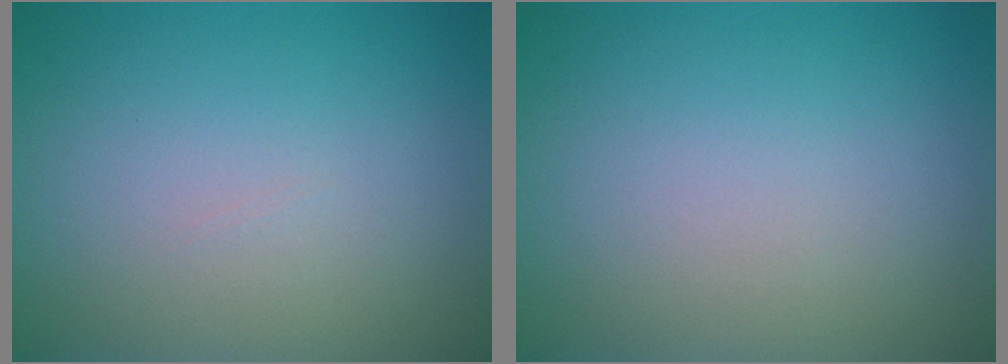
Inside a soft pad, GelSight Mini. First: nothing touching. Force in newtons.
{"total": 0.0}